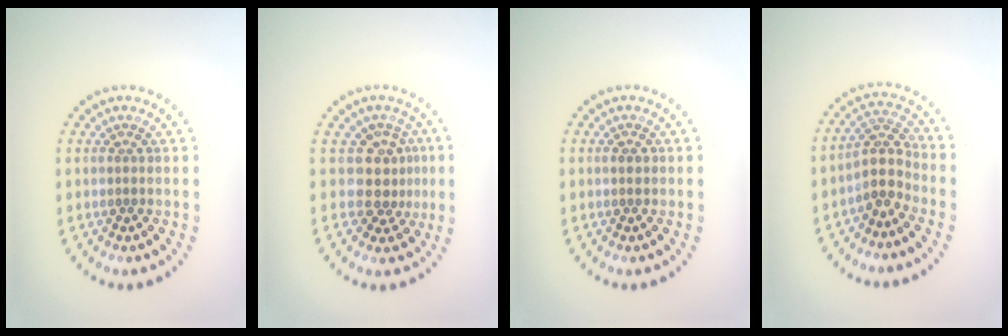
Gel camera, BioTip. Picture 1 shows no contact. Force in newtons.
{"total": 3.0, "press": 2.0, "slide": 2.2}
{"total": 1.0, "press": 1.0, "slide": 0.2}
{"total": 3.0, "press": 2.2, "slide": 2.0}